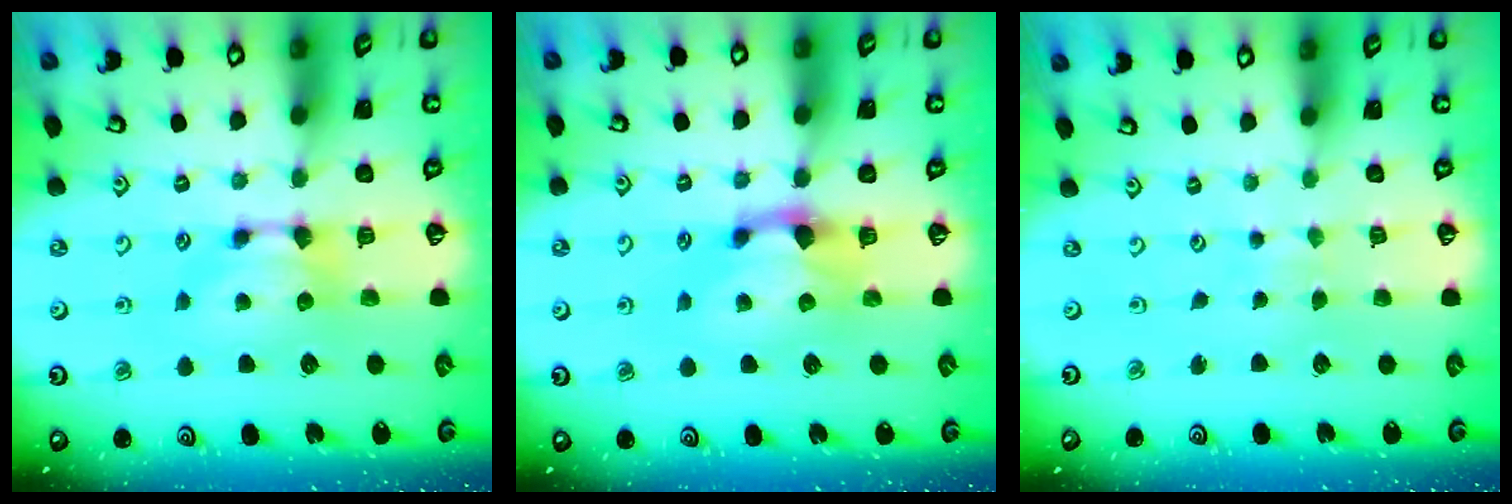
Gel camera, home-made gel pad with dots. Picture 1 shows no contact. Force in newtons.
{"total": 1.6, "press": 0.6, "slide": 1.5}
{"total": 5.3, "press": 5.3, "slide": 0.1}